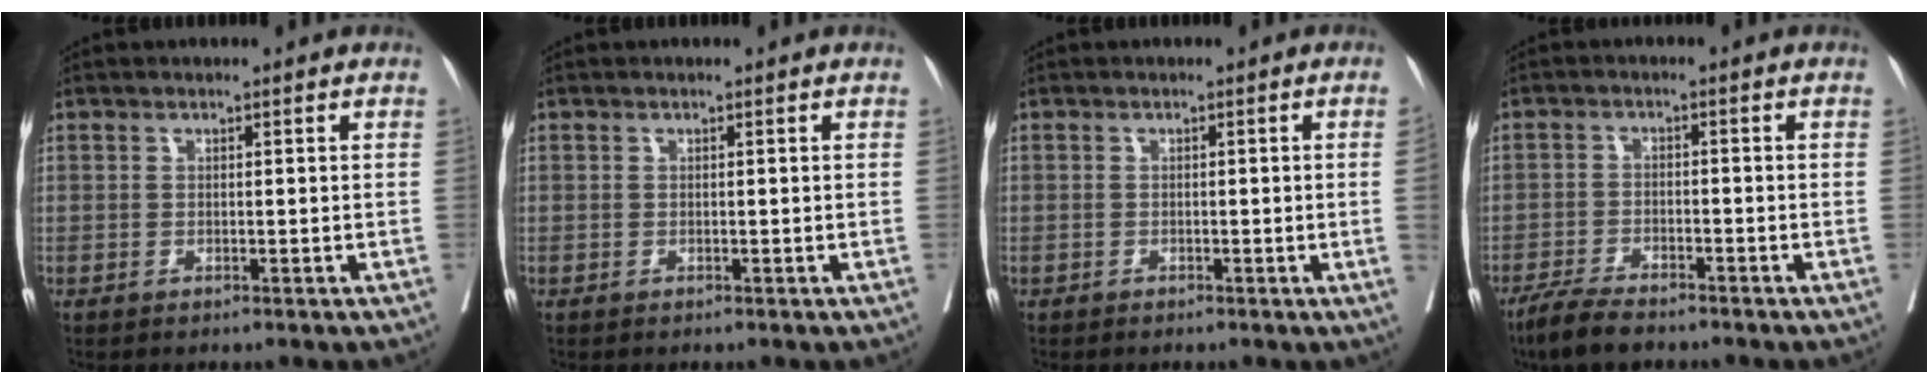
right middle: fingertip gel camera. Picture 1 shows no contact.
{"total": 0.0}
{"total": 1.6, "force": [-0.4, -0.6, 1.4], "torque": [-0.019, -0.001, -0.004]}
{"total": 6.3, "force": [-5.2, 1.1, 3.4], "torque": [-0.066, -0.016, -0.093]}